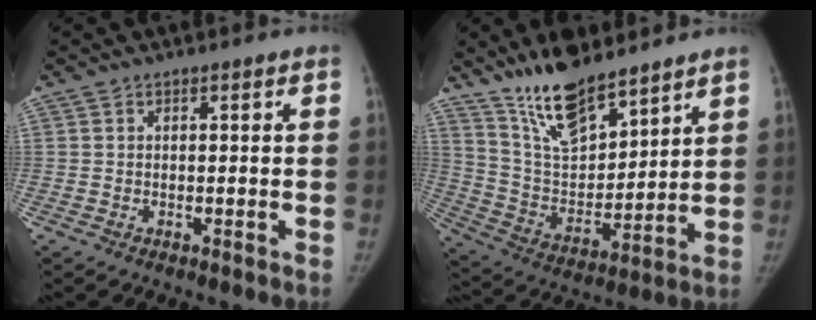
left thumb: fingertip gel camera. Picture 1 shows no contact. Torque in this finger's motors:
{"motor_torque": [2.19, 0.51, 0.90, -1.86, 0.35]}